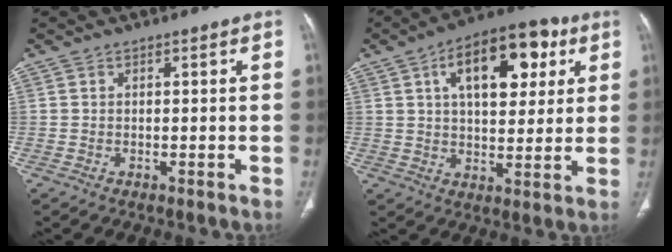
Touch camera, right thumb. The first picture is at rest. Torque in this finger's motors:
{"motor_torque": [0.59, 3.57, 1.21, -0.30, 0.11]}